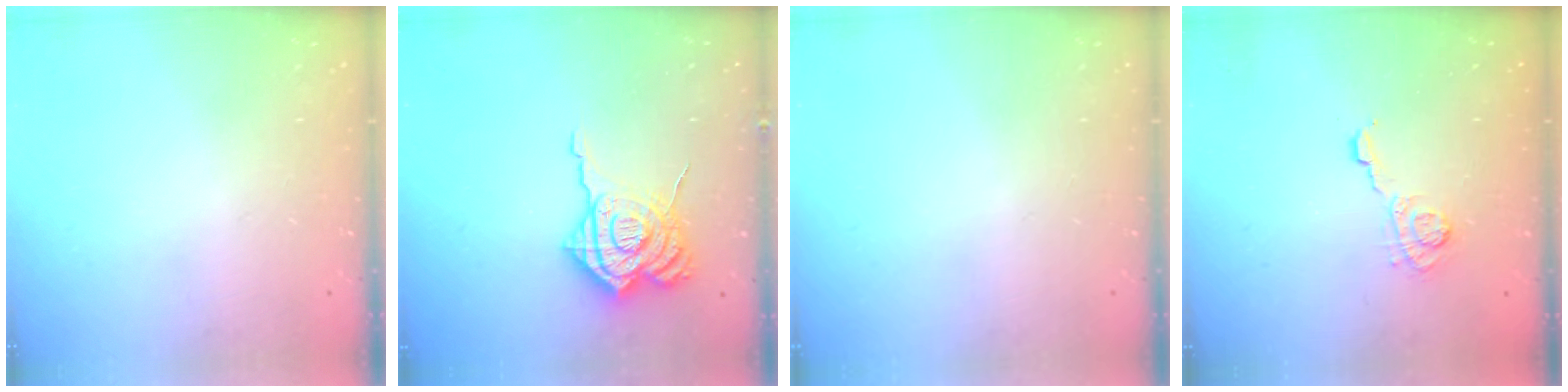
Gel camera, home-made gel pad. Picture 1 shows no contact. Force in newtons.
{"total": 16.1, "press": 16.0, "slide": 1.7}
{"total": 0.0}
{"total": 5.8, "press": 5.7, "slide": 0.8}